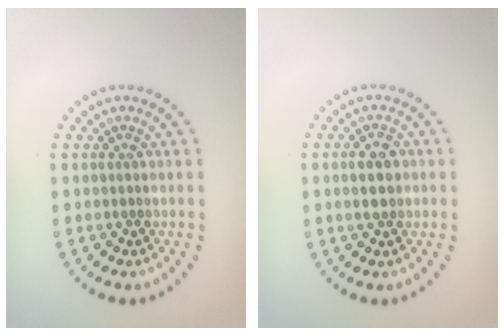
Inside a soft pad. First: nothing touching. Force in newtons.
{"total": 2.6, "press": 2.6, "slide": 0.2}